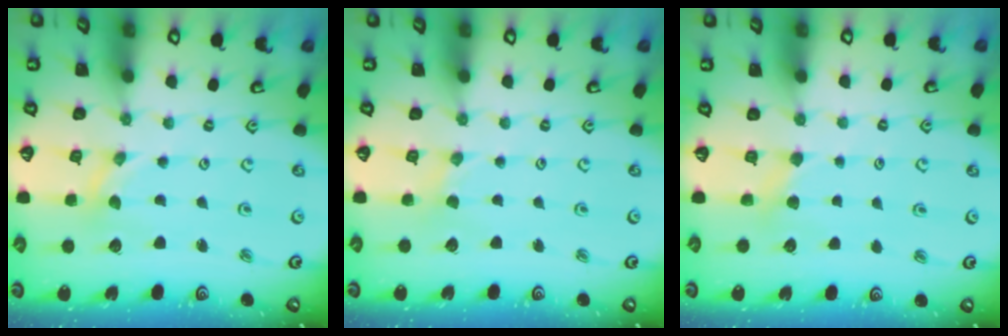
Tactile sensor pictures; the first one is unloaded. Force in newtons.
{"total": 0.0}
{"total": 2.9, "press": 2.9, "slide": 0.5}